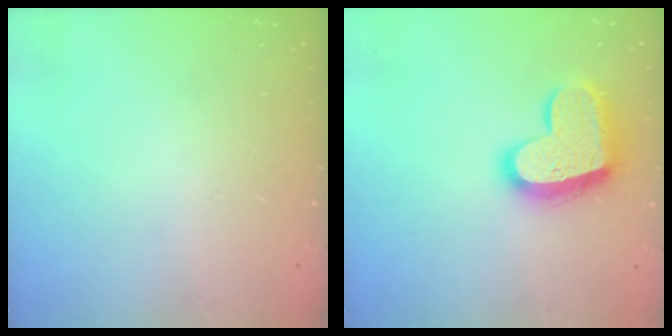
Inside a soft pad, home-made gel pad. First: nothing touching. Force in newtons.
{"total": 17.6, "press": 17.5, "slide": 1.3}